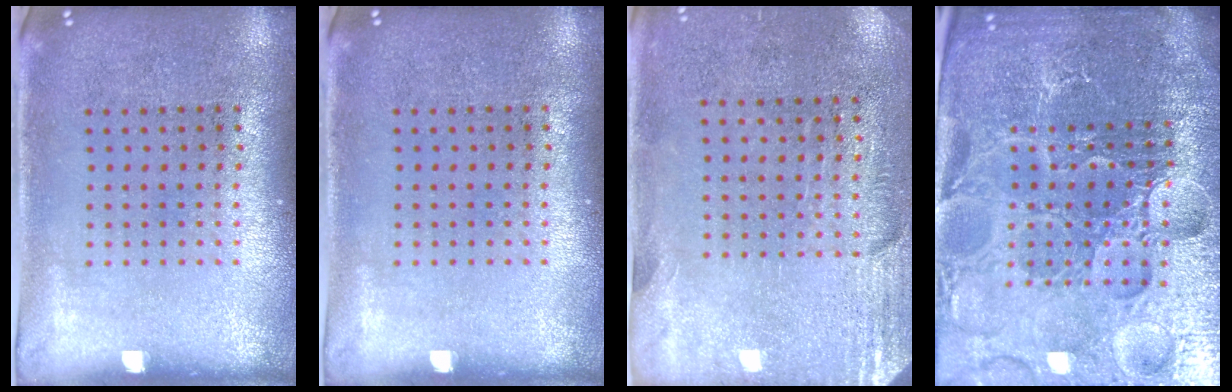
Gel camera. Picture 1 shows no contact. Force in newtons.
{"total": 0.0}
{"total": 2.8, "press": 2.4, "slide": 1.4}
{"total": 6.3, "press": 5.6, "slide": 2.8}